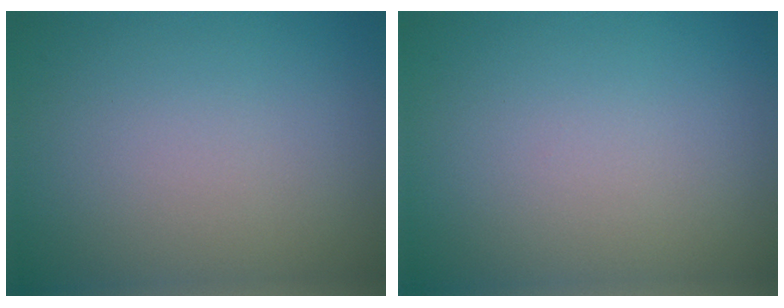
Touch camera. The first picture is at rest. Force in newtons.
{"total": 0.0}